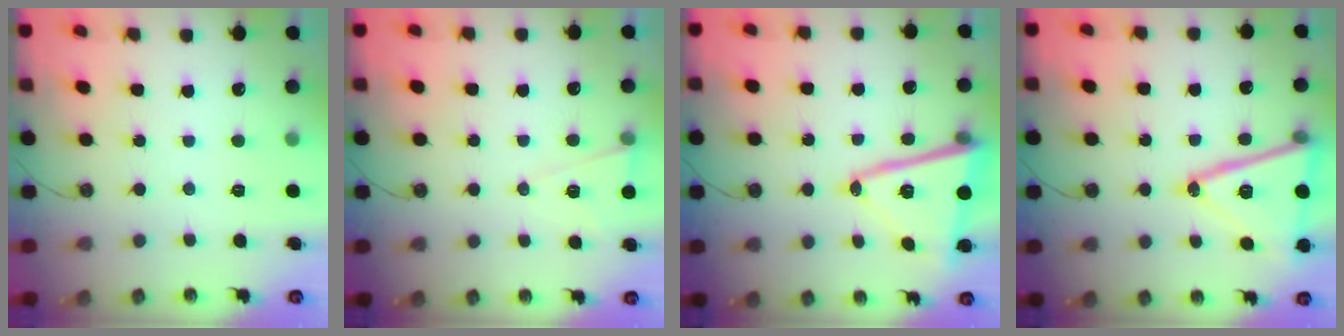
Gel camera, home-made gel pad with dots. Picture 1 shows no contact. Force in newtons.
{"total": 6.8, "press": 5.2, "slide": 4.4}
{"total": 14.5, "press": 14.4, "slide": 2.0}
{"total": 18.7, "press": 18.4, "slide": 3.4}